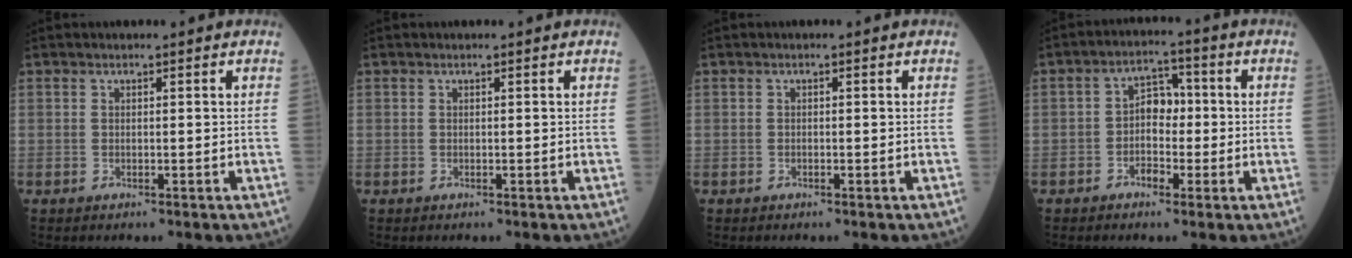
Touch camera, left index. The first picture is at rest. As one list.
[{"total": 0.0}, {"total": 0.0}, {"total": 4.8, "force": [-1.0, 3.4, 3.2], "torque": [-0.054, 0.020, -0.022]}]